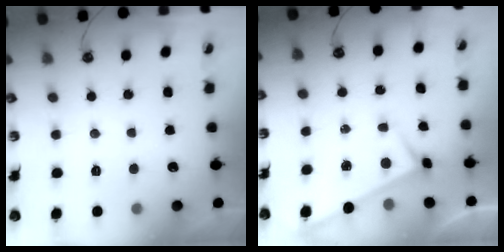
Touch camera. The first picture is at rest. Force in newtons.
{"total": 2.9, "press": 2.9, "slide": 0.3}